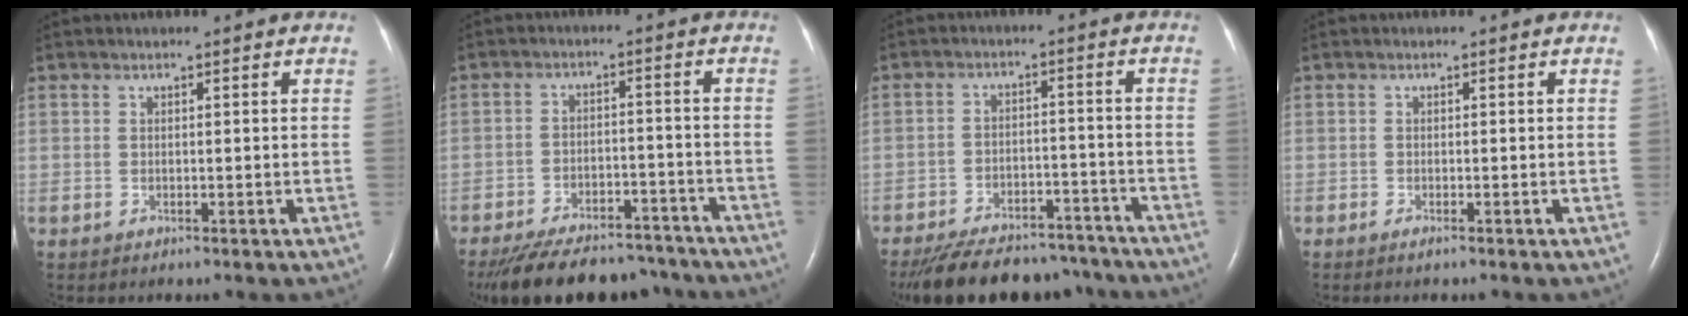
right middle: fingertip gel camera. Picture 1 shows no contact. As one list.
[{"total": 17.7, "force": [-15.2, 6.4, 6.5], "torque": [-0.140, -0.008, -0.216]}, {"total": 18.2, "force": [-15.7, 6.6, 6.3], "torque": [-0.136, -0.004, -0.222]}, {"total": 0.6, "force": [-0.4, 0.0, 0.4], "torque": [-0.011, -0.002, -0.007]}]